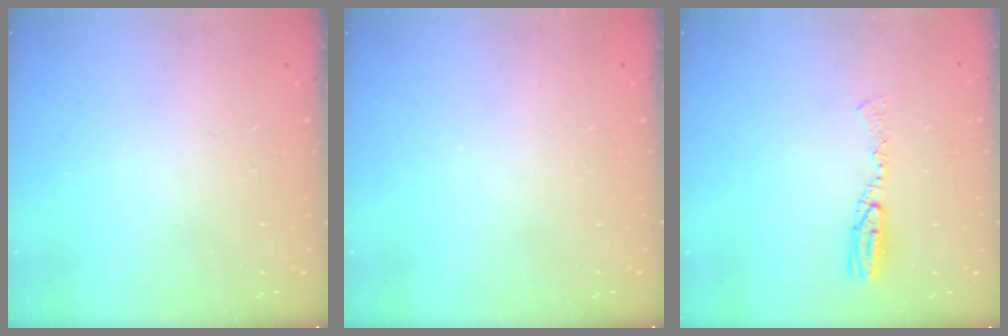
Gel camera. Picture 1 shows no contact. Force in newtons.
{"total": 0.0}
{"total": 8.1, "press": 7.9, "slide": 1.7}